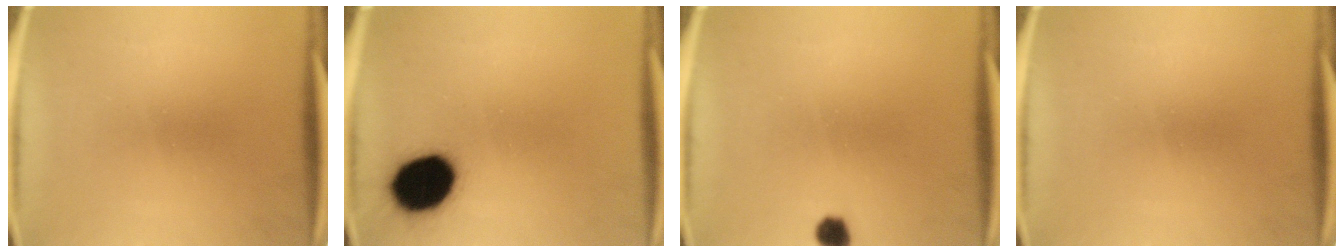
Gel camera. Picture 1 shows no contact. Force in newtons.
{"total": 15.8}
{"total": 2.6}
{"total": 0.0}